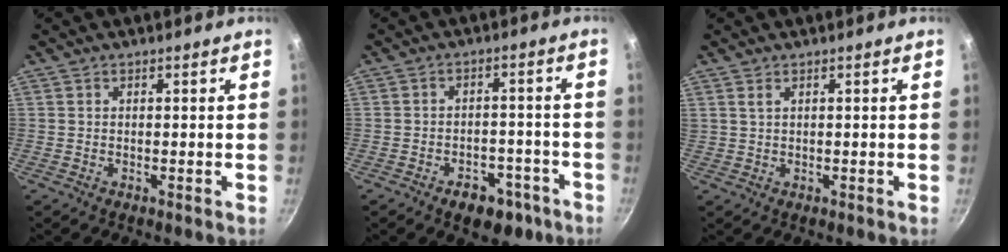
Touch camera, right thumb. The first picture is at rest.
{"total": 8.2, "force": [-4.8, 5.0, 4.4], "torque": [-0.027, 0.039, -0.053]}
{"total": 1.0, "force": [0.6, 0.4, 0.7], "torque": [-0.012, 0.002, 0.014]}